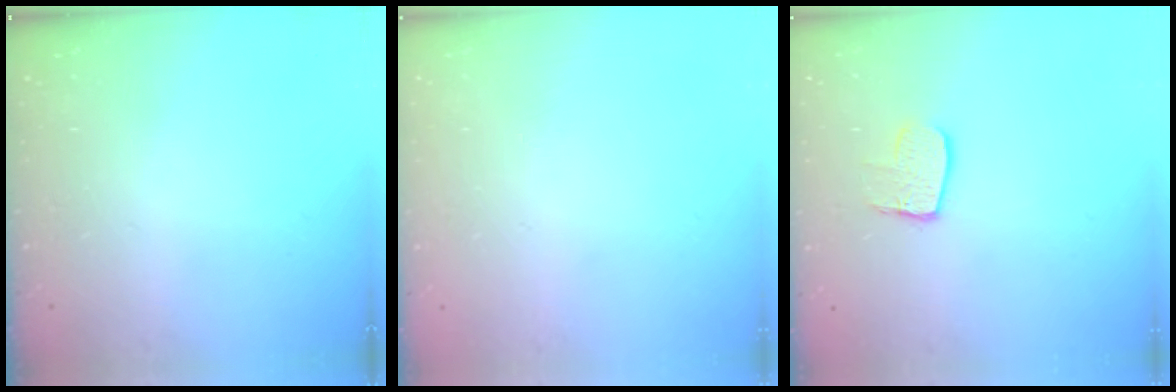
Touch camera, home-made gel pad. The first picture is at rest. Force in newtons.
{"total": 0.0}
{"total": 8.0, "press": 8.0, "slide": 0.5}